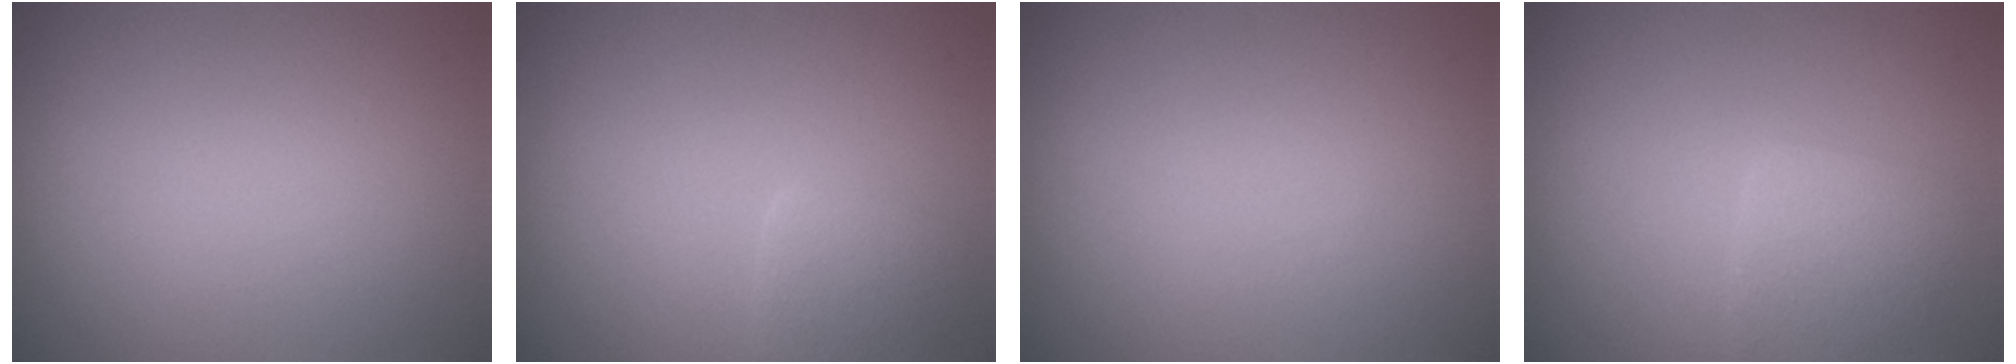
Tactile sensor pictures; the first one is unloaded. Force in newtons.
{"total": 1.9, "press": 1.9, "slide": 0.1}
{"total": 0.0}
{"total": 2.5, "press": 2.5, "slide": 0.1}